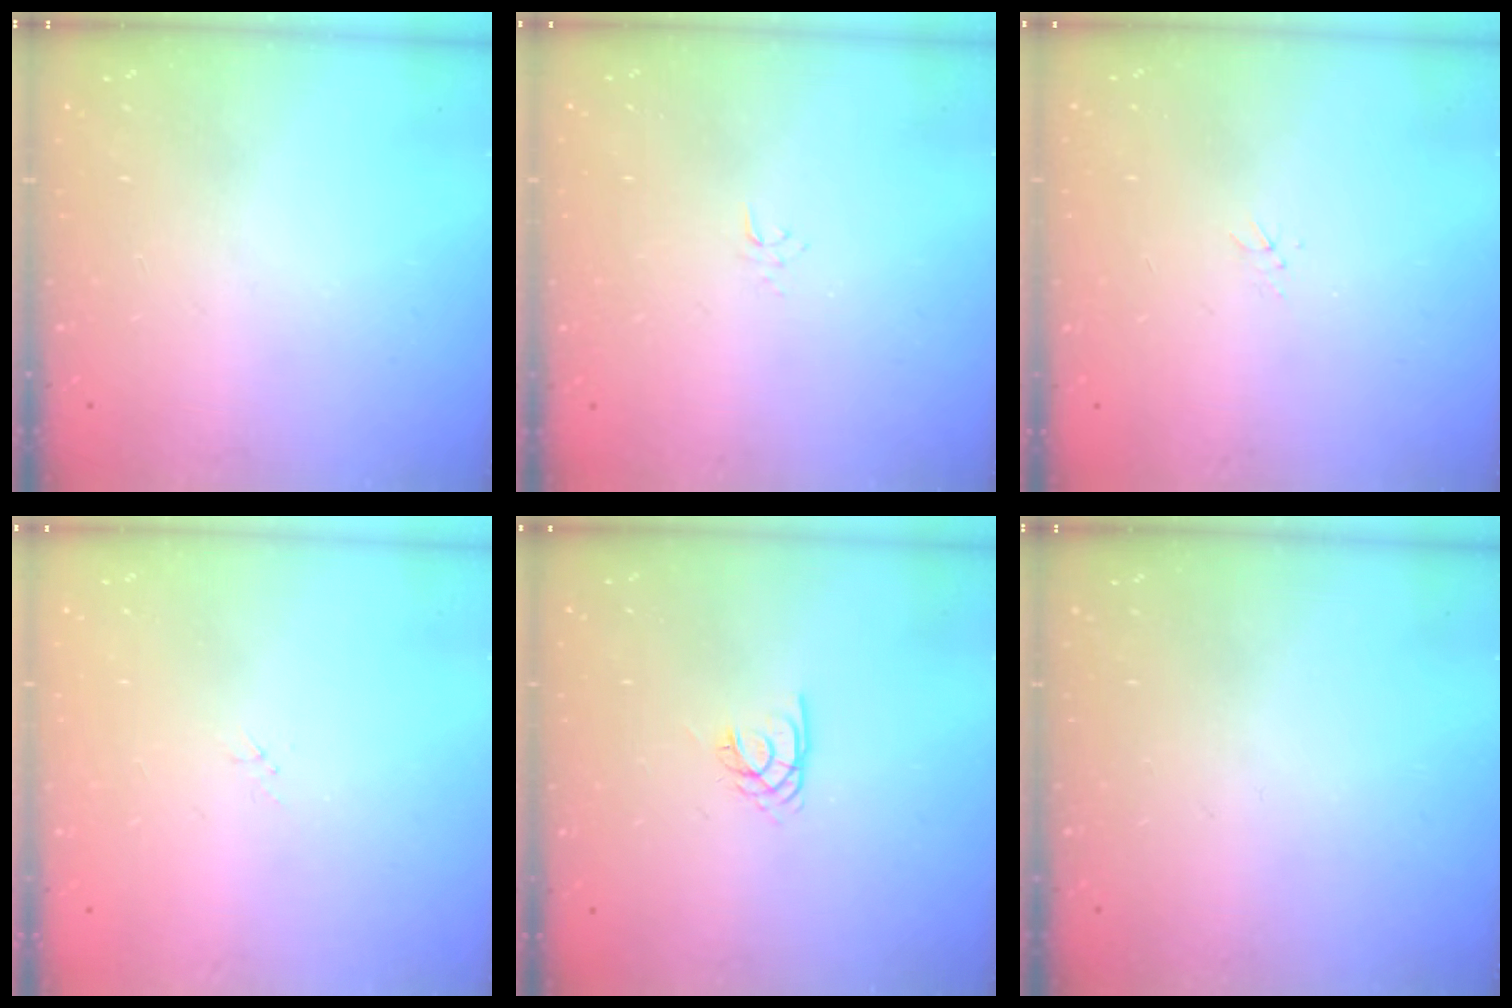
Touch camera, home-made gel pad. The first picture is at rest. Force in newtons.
{"total": 2.6, "press": 2.6, "slide": 0.3}
{"total": 1.5, "press": 1.5, "slide": 0.2}
{"total": 1.7, "press": 1.6, "slide": 0.2}
{"total": 2.1, "press": 2.1, "slide": 0.4}
{"total": 0.0}